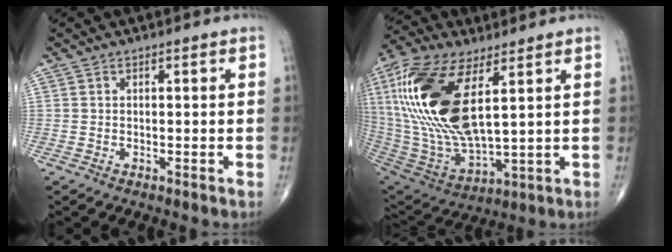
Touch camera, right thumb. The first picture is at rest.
{"total": 25.0, "force": [7.2, 10.6, 21.5], "torque": [-0.468, -0.028, 0.143]}